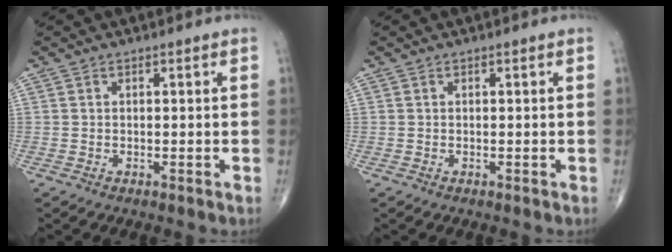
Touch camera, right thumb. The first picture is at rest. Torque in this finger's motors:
{"motor_torque": [0.02, 0.03, 0.00, 0.00, 0.01]}